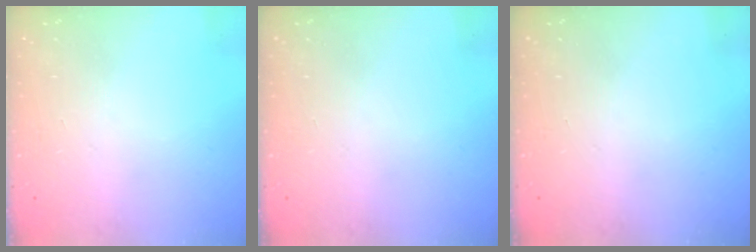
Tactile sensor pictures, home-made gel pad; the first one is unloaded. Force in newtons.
{"total": 0.0}
{"total": 0.0}